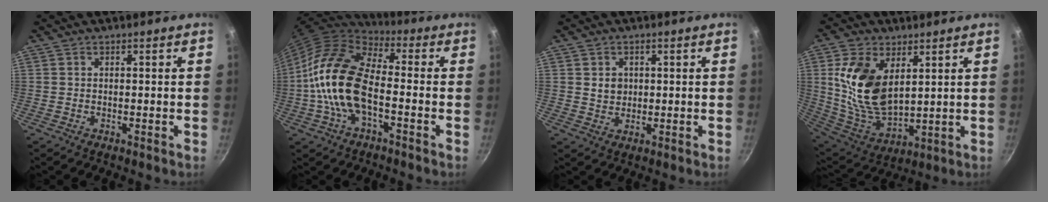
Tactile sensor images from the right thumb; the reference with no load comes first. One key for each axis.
{"total": 17.1, "fx": -3.1, "fy": 8.9, "fz": 14.3, "tx": -0.256, "ty": 0.036, "tz": -0.073}
{"total": 3.1, "fx": 0.6, "fy": 2.7, "fz": 1.5, "tx": -0.011, "ty": 0.001, "tz": 0.012}
{"total": 16.4, "fx": 4.5, "fy": 9.6, "fz": 12.4, "tx": -0.232, "ty": -0.034, "tz": 0.101}